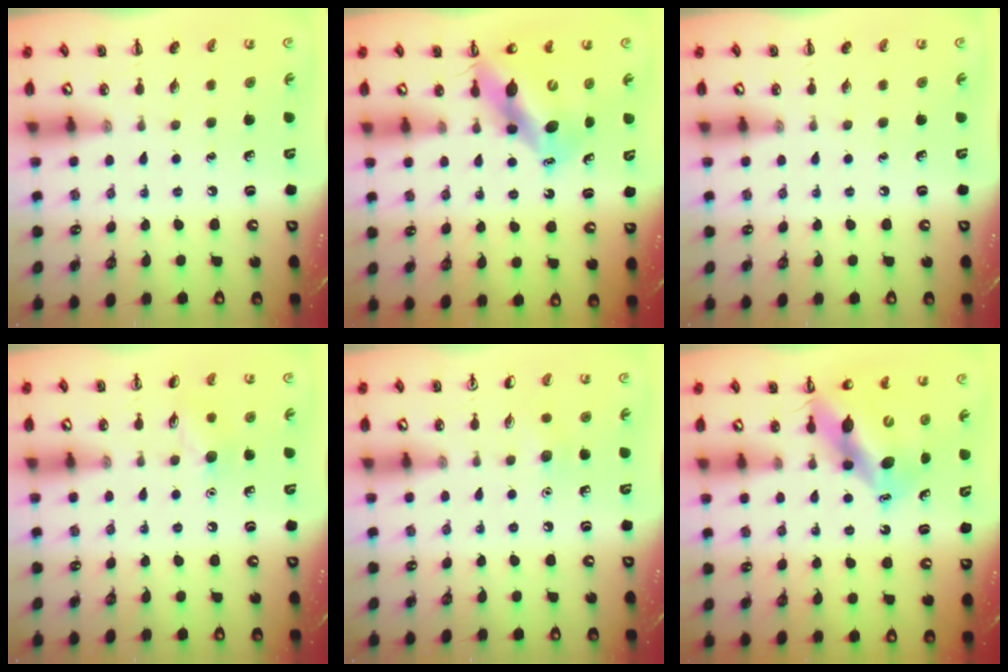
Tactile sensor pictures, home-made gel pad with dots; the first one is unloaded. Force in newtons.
{"total": 12.6, "press": 12.0, "slide": 3.8}
{"total": 0.0}
{"total": 7.0, "press": 6.8, "slide": 1.4}
{"total": 4.8, "press": 4.7, "slide": 1.2}
{"total": 12.6, "press": 12.0, "slide": 3.8}